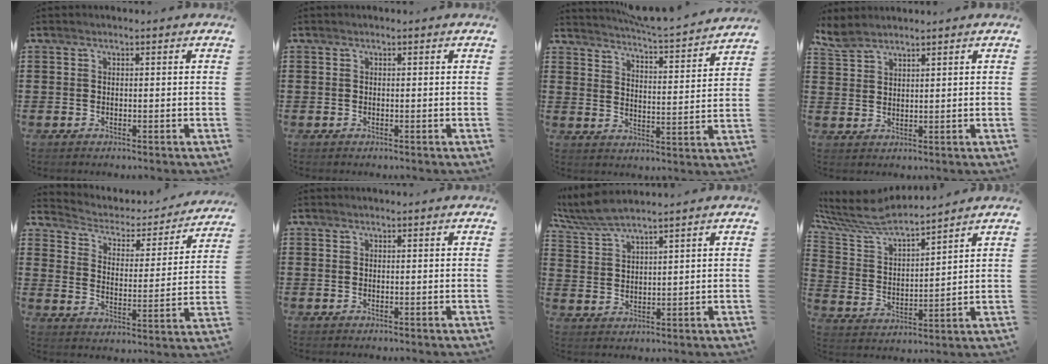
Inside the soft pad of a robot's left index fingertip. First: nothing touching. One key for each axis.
{"total": 0.0}
{"total": 4.5, "fx": 4.4, "fy": -0.5, "fz": 0.7, "tx": -0.029, "ty": -0.043, "tz": 0.069}
{"total": 3.3, "fx": 3.0, "fy": 0.9, "fz": 1.1, "tx": -0.030, "ty": -0.003, "tz": 0.058}
{"total": 2.5, "fx": 2.2, "fy": 1.2, "fz": 0.5, "tx": -0.028, "ty": -0.021, "tz": 0.026}
{"total": 0.0}
{"total": 5.0, "fx": 4.4, "fy": 0.3, "fz": 2.3, "tx": -0.057, "ty": -0.011, "tz": 0.080}
{"total": 6.9, "fx": 6.5, "fy": 0.9, "fz": 2.2, "tx": -0.083, "ty": -0.042, "tz": 0.106}